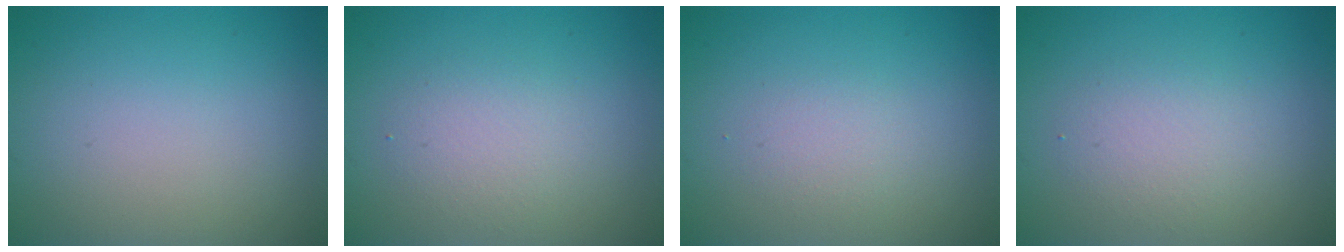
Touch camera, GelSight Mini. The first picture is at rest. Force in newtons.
{"total": 2.2, "press": 2.2, "slide": 0.1}
{"total": 1.3, "press": 1.3, "slide": 0.0}
{"total": 2.2, "press": 2.2, "slide": 0.1}